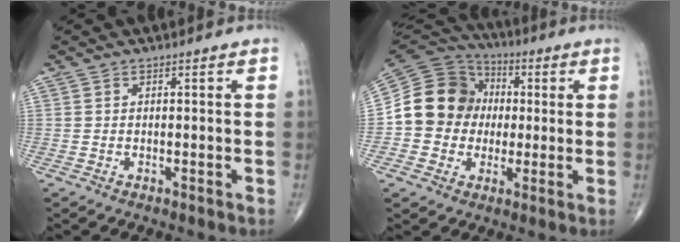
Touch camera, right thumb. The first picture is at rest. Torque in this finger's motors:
{"motor_torque": [0.34, 2.21, 0.70, -0.58, 0.11]}